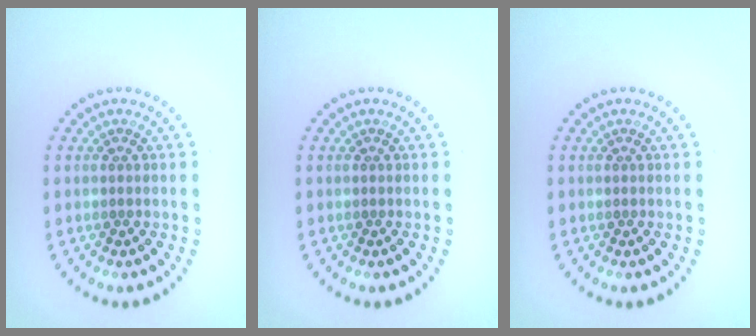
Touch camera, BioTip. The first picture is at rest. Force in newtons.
{"total": 0.0}
{"total": 0.0}